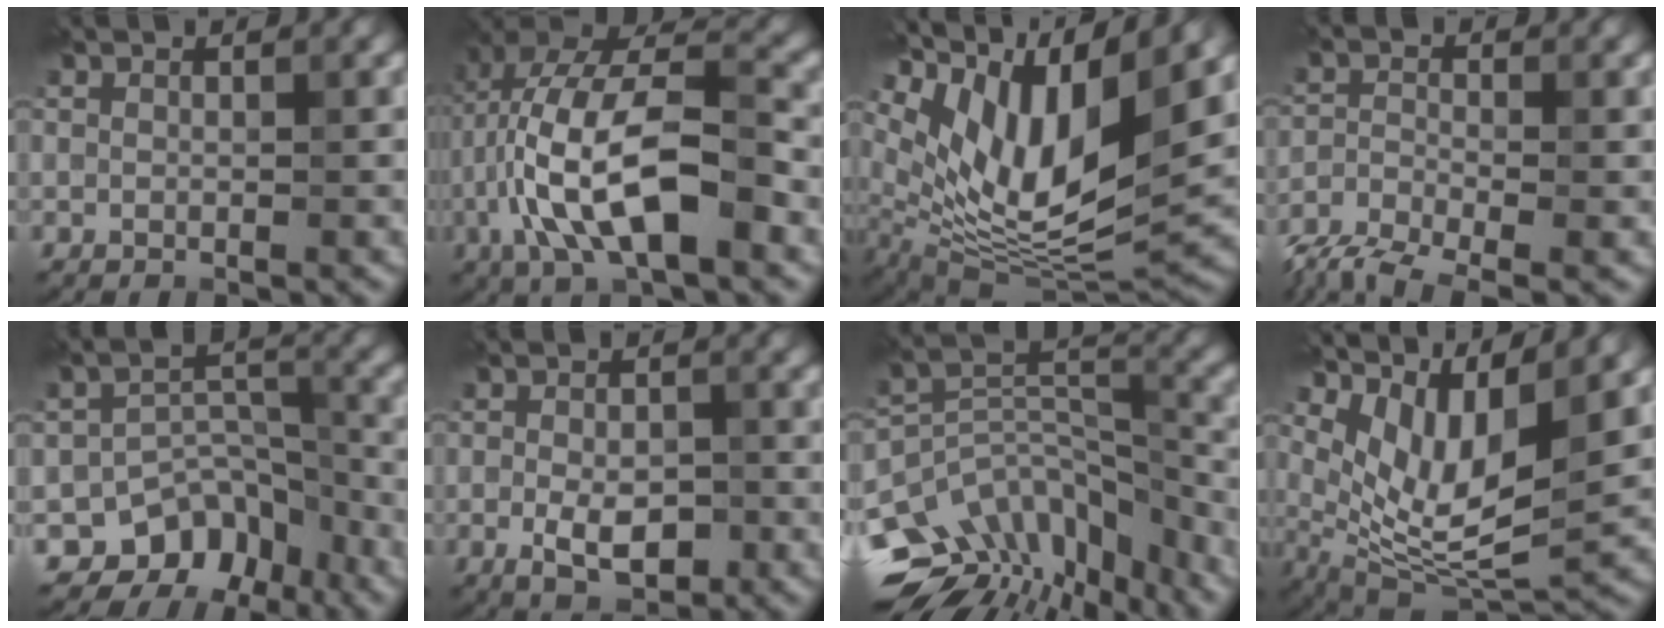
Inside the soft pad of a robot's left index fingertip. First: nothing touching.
{"total": 12.3, "force": [-3.3, 4.7, 10.8], "torque": [-0.210, 0.019, -0.066]}
{"total": 12.8, "force": [6.2, 4.9, 10.1], "torque": [-0.196, 0.007, 0.124]}
{"total": 6.6, "force": [-5.1, 2.0, 3.7], "torque": [-0.083, -0.027, -0.102]}
{"total": 6.5, "force": [-4.5, 4.2, 2.0], "torque": [-0.008, -0.005, -0.070]}
{"total": 4.4, "force": [-1.3, 2.3, 3.5], "torque": [-0.058, -0.002, -0.023]}
{"total": 11.8, "force": [-7.8, 6.5, 6.0], "torque": [-0.101, 0.037, -0.107]}
{"total": 8.6, "force": [3.3, 3.5, 7.1], "torque": [-0.142, -0.015, 0.066]}